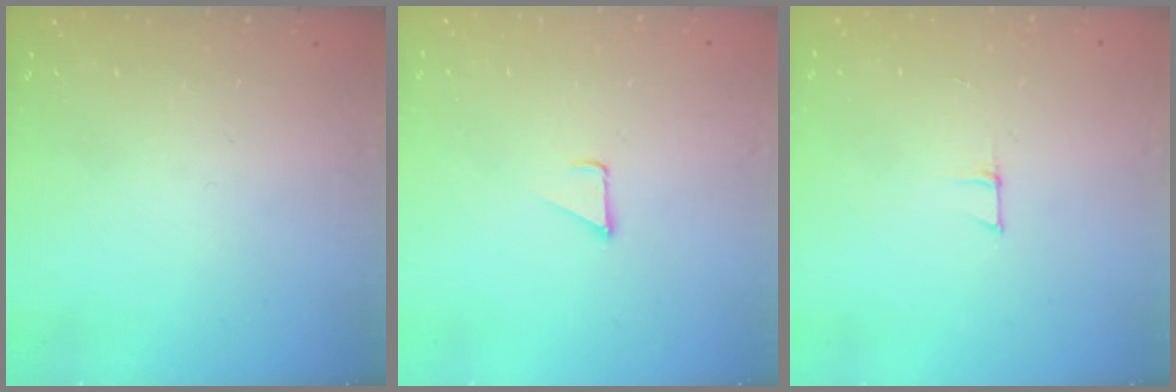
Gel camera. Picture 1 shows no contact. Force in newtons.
{"total": 2.4, "press": 2.4, "slide": 0.2}
{"total": 3.9, "press": 3.9, "slide": 0.3}